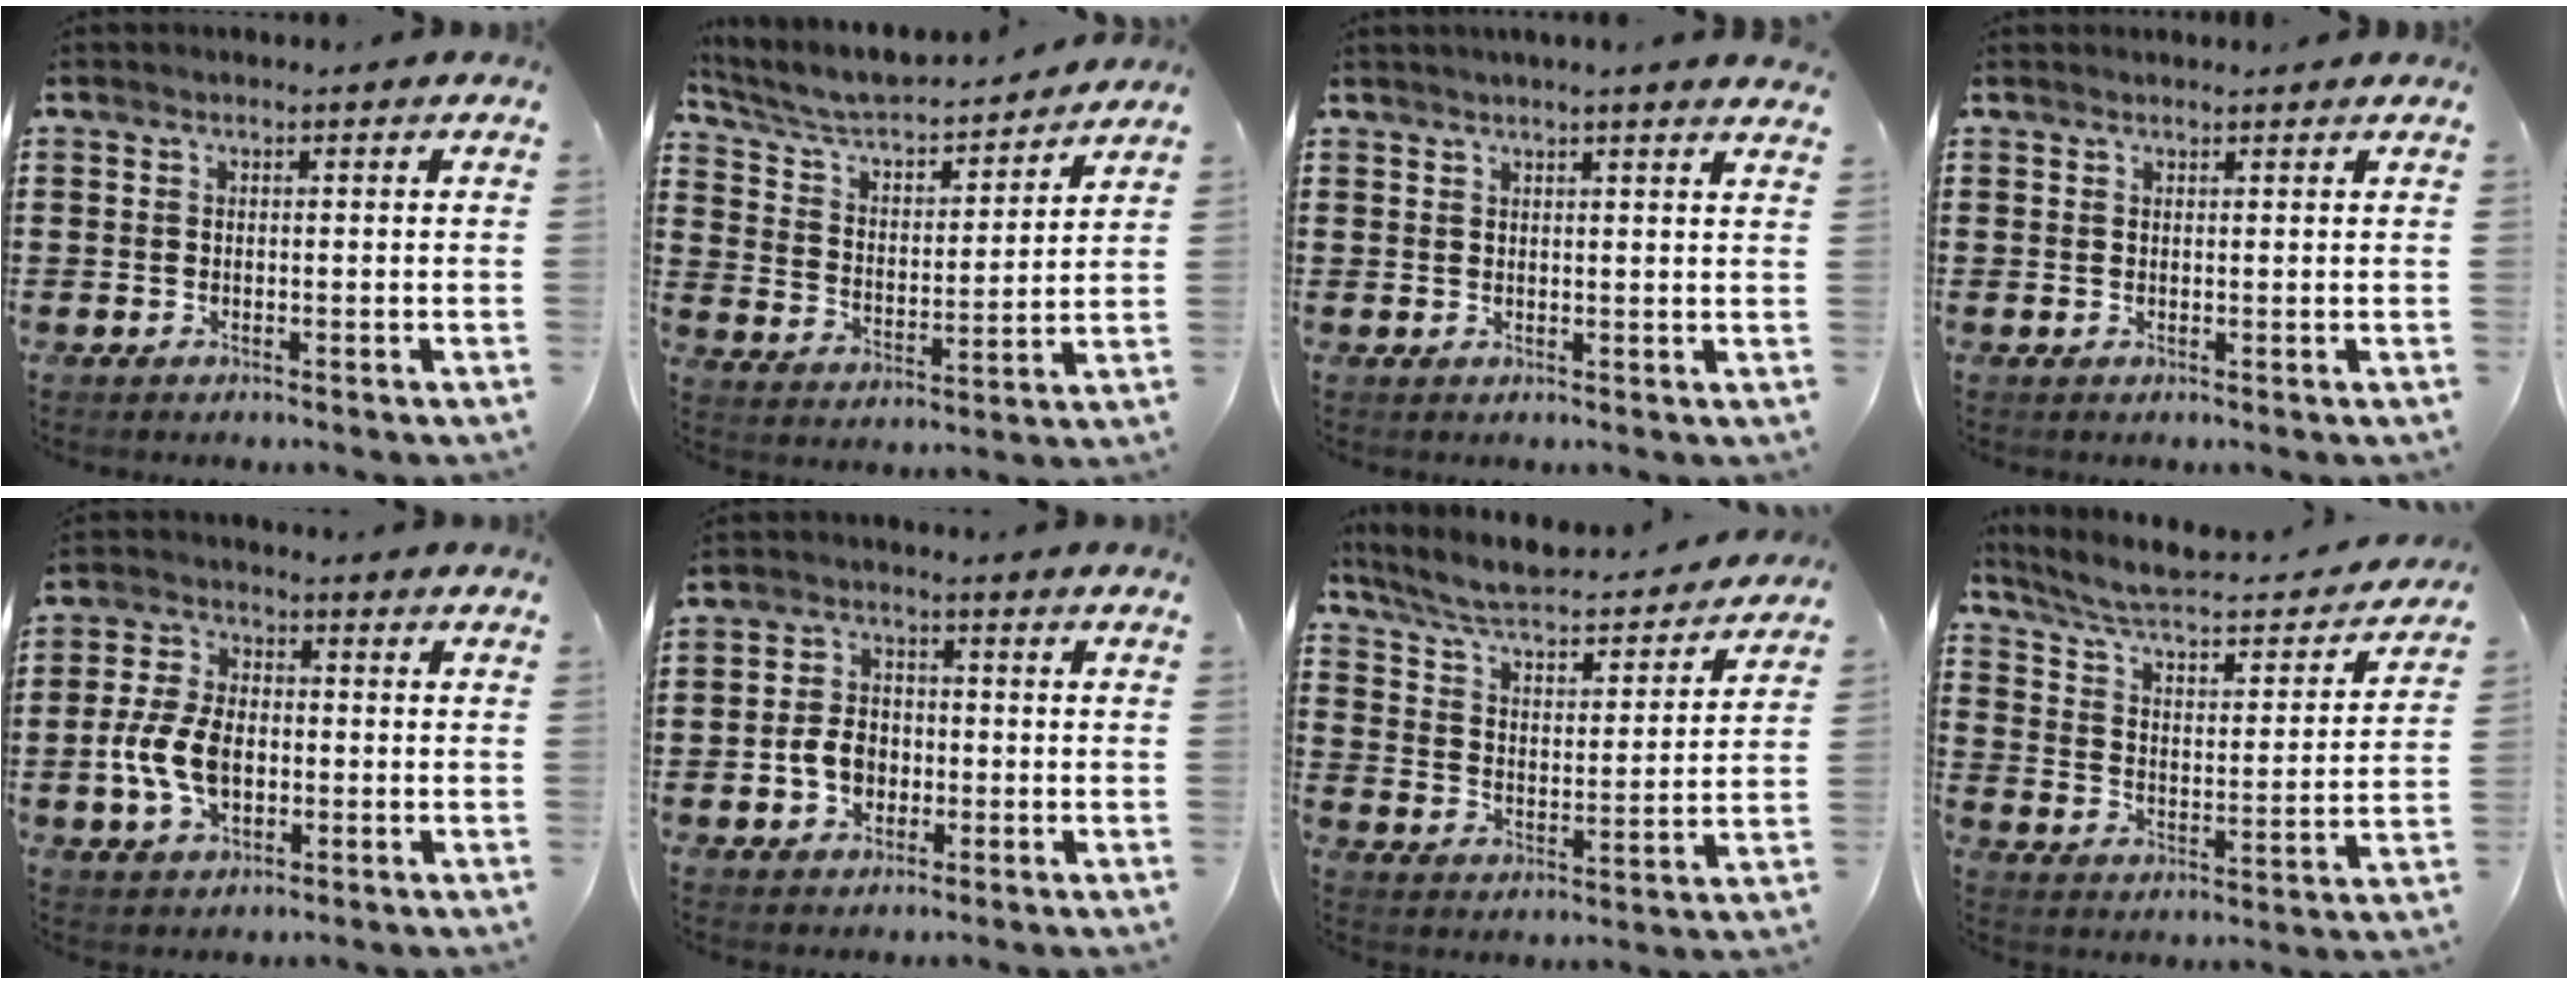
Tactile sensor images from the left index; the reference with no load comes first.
{"total": 5.6, "force": [5.1, 1.0, 2.0], "torque": [-0.063, -0.038, 0.080]}
{"total": 2.0, "force": [1.7, -0.5, 0.8], "torque": [-0.017, -0.001, 0.033]}
{"total": 0.7, "force": [0.7, 0.0, 0.1], "torque": [-0.003, 0.000, 0.015]}
{"total": 8.0, "force": [-1.6, 4.8, 6.2], "torque": [-0.150, 0.001, -0.036]}
{"total": 4.8, "force": [-1.4, 3.5, 2.8], "torque": [-0.072, 0.003, -0.031]}
{"total": 5.7, "force": [5.1, 0.5, 2.7], "torque": [-0.075, -0.040, 0.080]}
{"total": 5.4, "force": [4.6, 0.9, 2.8], "torque": [-0.077, -0.037, 0.070]}